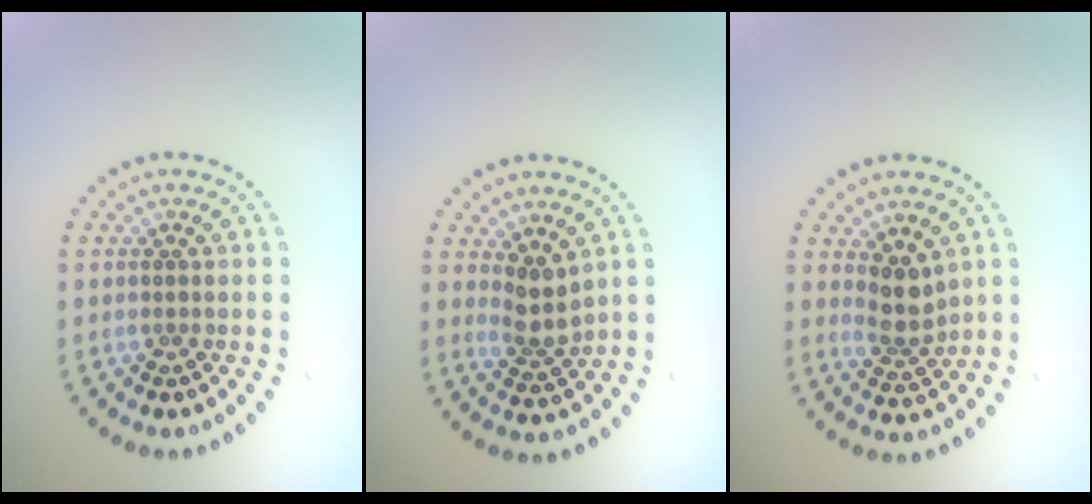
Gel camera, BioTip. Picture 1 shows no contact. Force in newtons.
{"total": 2.4, "press": 2.0, "slide": 1.4}
{"total": 2.7, "press": 2.2, "slide": 1.5}